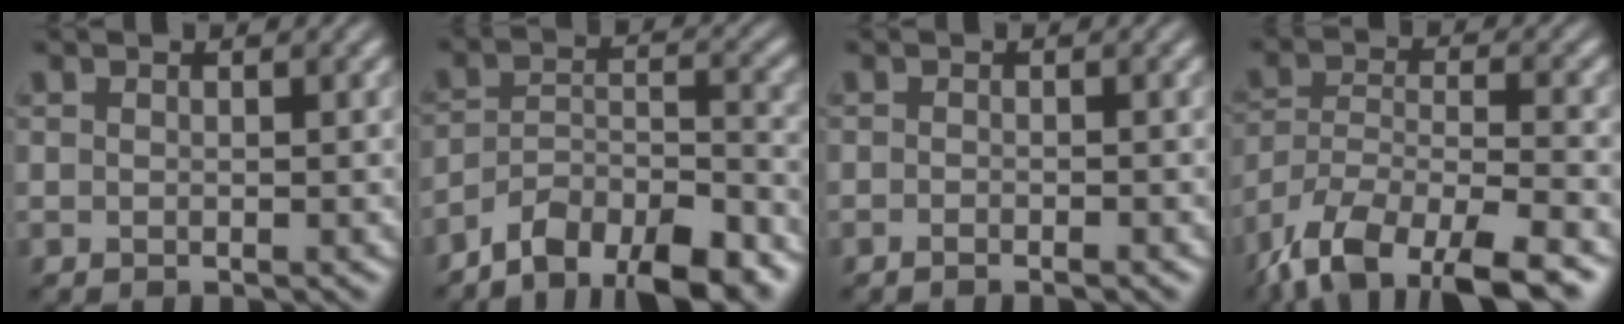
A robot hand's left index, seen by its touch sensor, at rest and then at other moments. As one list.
[{"total": 9.8, "force": [-7.7, 3.3, 5.1], "torque": [-0.084, 0.003, -0.126]}, {"total": 1.2, "force": [-0.8, 0.2, 0.9], "torque": [-0.012, -0.002, -0.013]}, {"total": 12.0, "force": [-8.7, 4.6, 6.9], "torque": [-0.125, -0.018, -0.149]}]